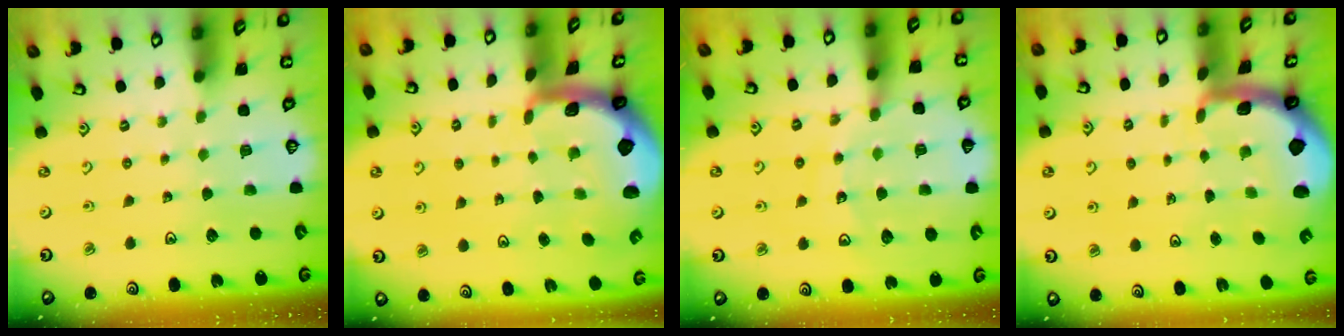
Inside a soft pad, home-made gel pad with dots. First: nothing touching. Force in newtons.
{"total": 2.9, "press": 2.9, "slide": 0.5}
{"total": 12.9, "press": 12.6, "slide": 2.6}
{"total": 1.9, "press": 1.9, "slide": 0.4}